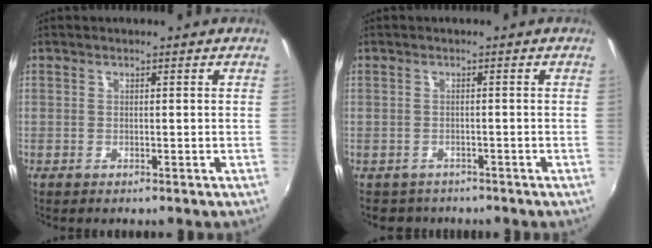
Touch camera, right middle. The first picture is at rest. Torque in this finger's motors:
{"motor_torque": [0.24, -0.28, -0.02, 0.00]}